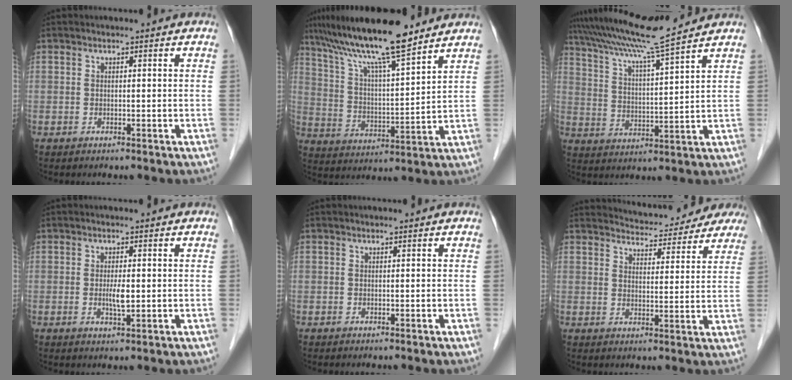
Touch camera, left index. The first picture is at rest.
{"total": 15.2, "force": [12.3, 0.9, 8.9], "torque": [-0.158, 0.011, 0.219]}
{"total": 12.4, "force": [10.9, -2.0, 5.5], "torque": [-0.103, 0.008, 0.186]}
{"total": 2.6, "force": [-0.1, 0.5, 2.5], "torque": [-0.050, -0.003, -0.001]}
{"total": 0.0}
{"total": 13.2, "force": [12.6, 3.0, 2.4], "torque": [-0.015, 0.000, 0.142]}